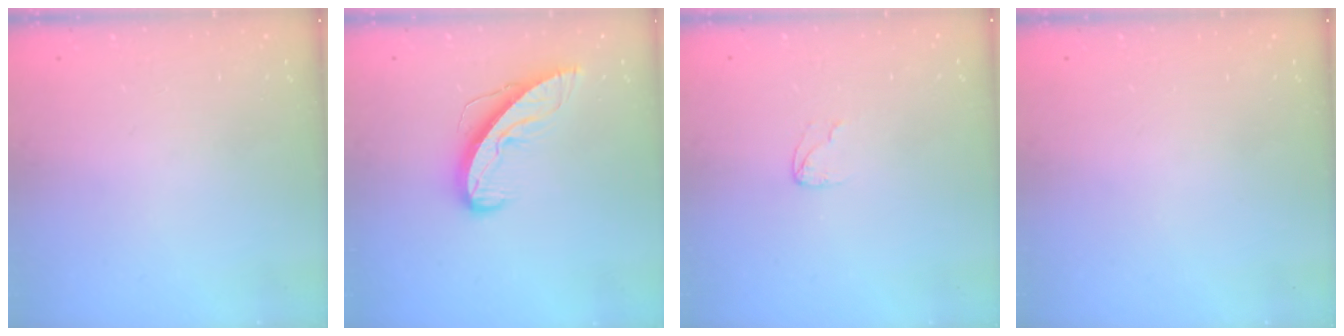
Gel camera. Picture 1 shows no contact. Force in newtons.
{"total": 9.2, "press": 9.2, "slide": 0.9}
{"total": 3.0, "press": 3.0, "slide": 0.2}
{"total": 0.0}